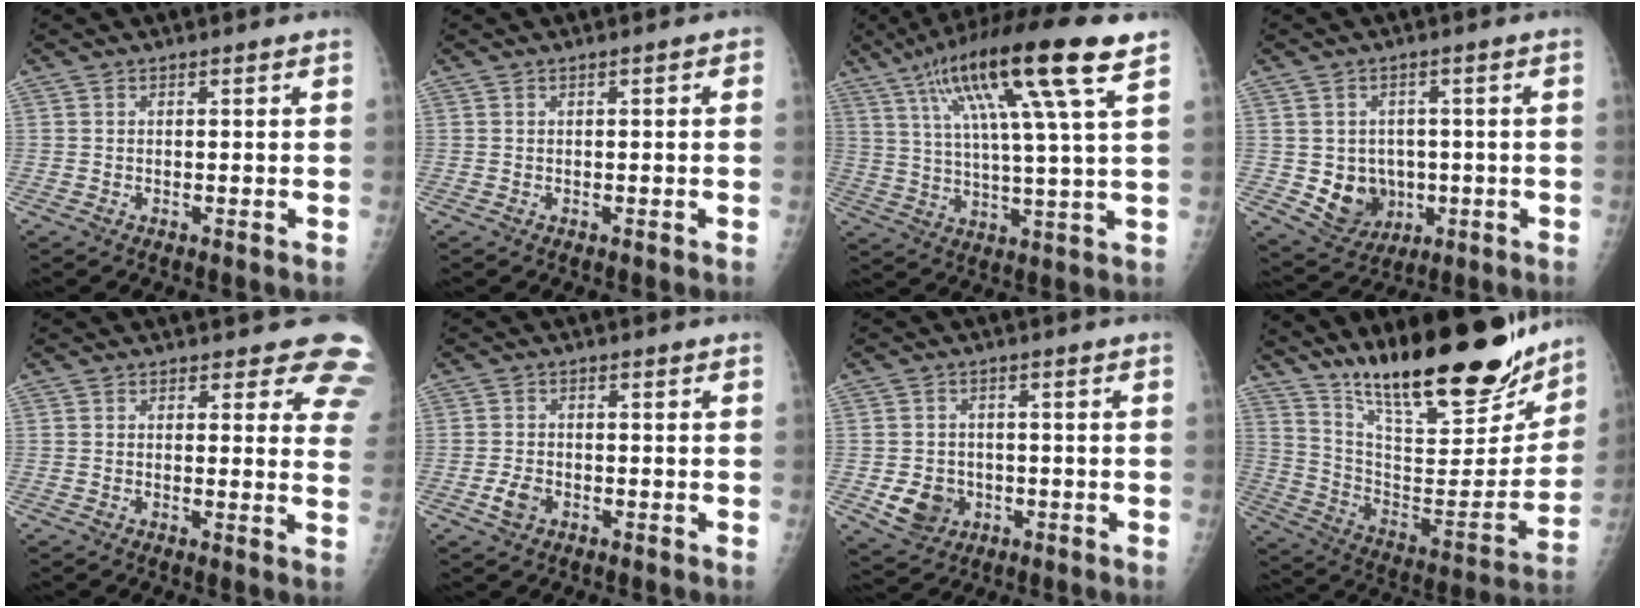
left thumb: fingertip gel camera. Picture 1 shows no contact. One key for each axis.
{"total": 1.0, "fx": 0.2, "fy": 0.4, "fz": 0.9, "tx": -0.009, "ty": 0.003, "tz": 0.000}
{"total": 19.4, "fx": 9.6, "fy": 1.5, "fz": 16.8, "tx": -0.288, "ty": -0.009, "tz": 0.158}
{"total": 8.3, "fx": -1.0, "fy": 7.4, "fz": 3.6, "tx": -0.019, "ty": 0.000, "tz": 0.003}
{"total": 8.5, "fx": 7.3, "fy": 3.6, "fz": 2.5, "tx": 0.026, "ty": -0.034, "tz": 0.046}
{"total": 2.9, "fx": -1.3, "fy": 2.0, "fz": 1.6, "tx": -0.030, "ty": 0.004, "tz": -0.025}
{"total": 6.2, "fx": -1.7, "fy": 5.4, "fz": 2.5, "tx": -0.024, "ty": 0.006, "tz": -0.021}
{"total": 27.2, "fx": 20.9, "fy": 7.2, "fz": 15.9, "tx": -0.214, "ty": -0.100, "tz": 0.333}